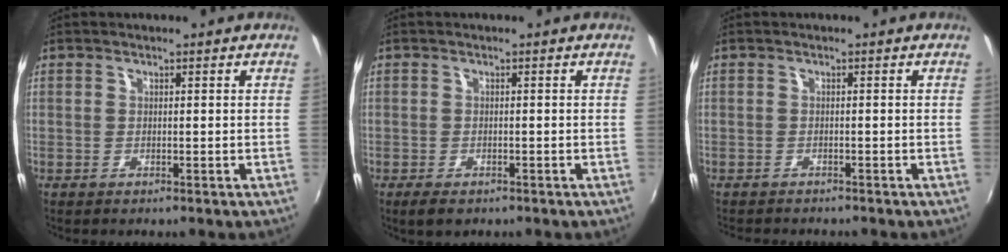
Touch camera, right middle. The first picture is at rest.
{"total": 2.8, "force": [-1.9, 1.4, 1.7], "torque": [-0.036, -0.012, -0.031]}
{"total": 2.4, "force": [-2.3, 0.4, 0.7], "torque": [-0.021, -0.012, -0.037]}